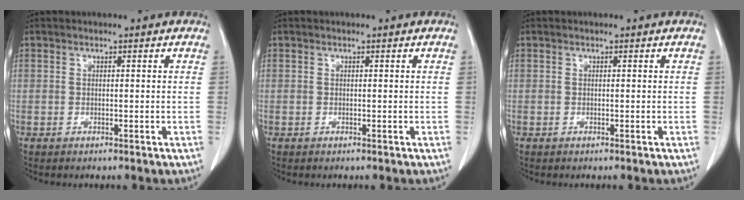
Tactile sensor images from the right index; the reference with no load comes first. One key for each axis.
{"total": 0.0}
{"total": 0.0}